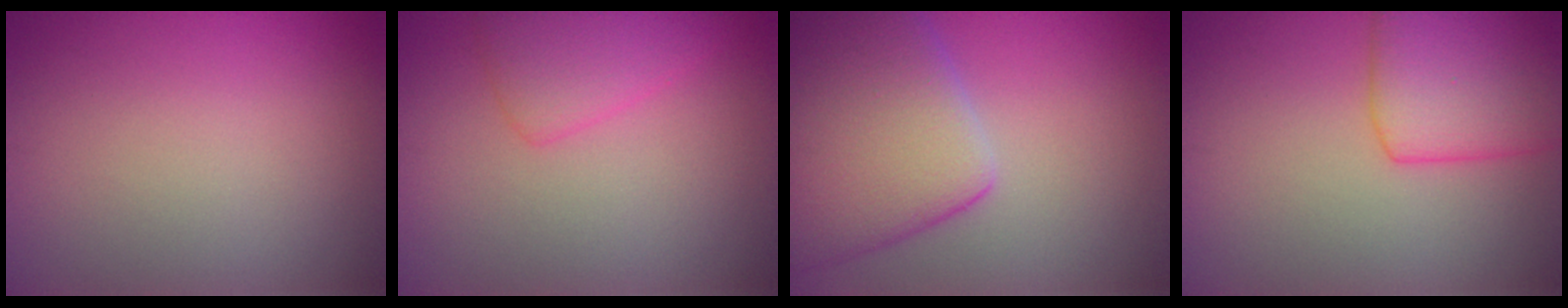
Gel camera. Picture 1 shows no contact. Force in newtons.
{"total": 2.8, "press": 2.8, "slide": 0.2}
{"total": 9.3, "press": 9.2, "slide": 0.6}
{"total": 5.8, "press": 5.8, "slide": 0.3}